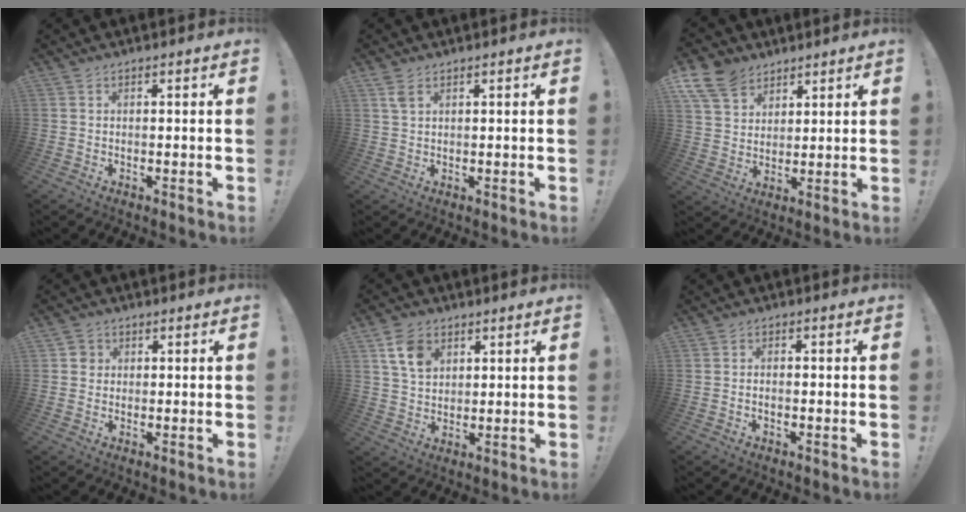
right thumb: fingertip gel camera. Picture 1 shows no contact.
{"total": 3.0, "force": [1.7, 1.4, 2.1], "torque": [-0.043, -0.001, 0.031]}
{"total": 11.3, "force": [7.6, 7.2, 4.2], "torque": [-0.086, -0.039, 0.153]}
{"total": 2.5, "force": [0.2, 2.4, 0.6], "torque": [-0.005, 0.004, 0.002]}
{"total": 9.1, "force": [4.4, 6.7, 4.3], "torque": [-0.076, -0.007, 0.088]}
{"total": 1.2, "force": [-0.7, 0.6, 0.8], "torque": [-0.012, 0.004, -0.012]}